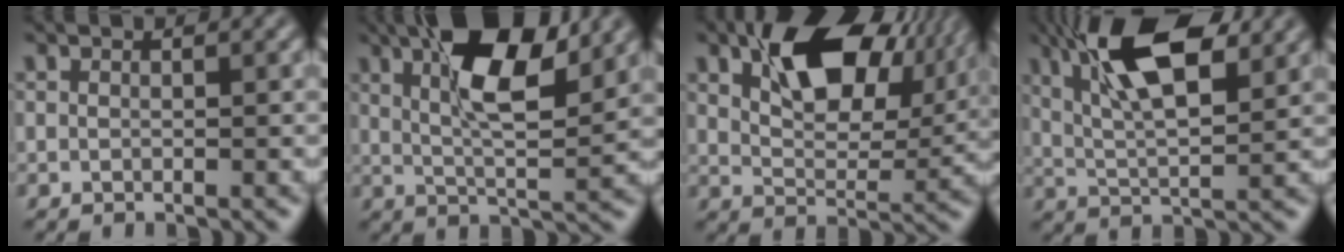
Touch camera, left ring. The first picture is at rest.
{"total": 9.9, "force": [4.5, 3.1, 8.2], "torque": [-0.139, 0.013, 0.071]}
{"total": 10.9, "force": [5.4, 5.9, 7.5], "torque": [-0.119, 0.014, 0.093]}
{"total": 10.4, "force": [5.1, 3.5, 8.3], "torque": [-0.144, 0.020, 0.077]}